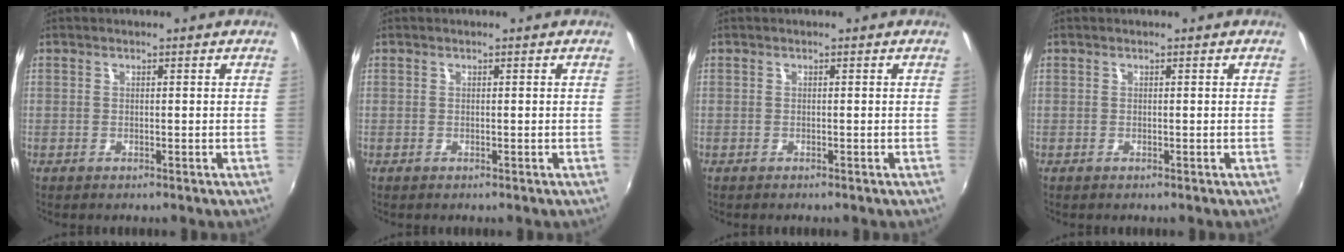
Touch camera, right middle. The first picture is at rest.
{"total": 0.0}
{"total": 0.0}
{"total": 0.0}